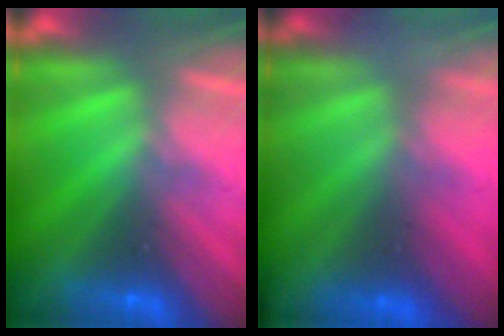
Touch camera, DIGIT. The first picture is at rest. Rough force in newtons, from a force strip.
{"total": 8.1}